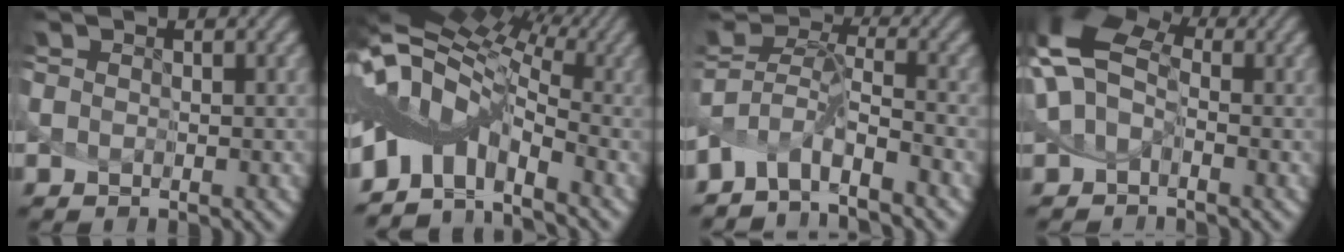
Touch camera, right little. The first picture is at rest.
{"total": 7.3, "force": [-0.9, 4.0, 6.1], "torque": [-0.121, 0.005, -0.025]}
{"total": 3.0, "force": [-2.2, 0.5, 2.0], "torque": [-0.039, -0.008, -0.050]}
{"total": 4.7, "force": [0.4, 3.1, 3.6], "torque": [-0.062, 0.012, -0.005]}